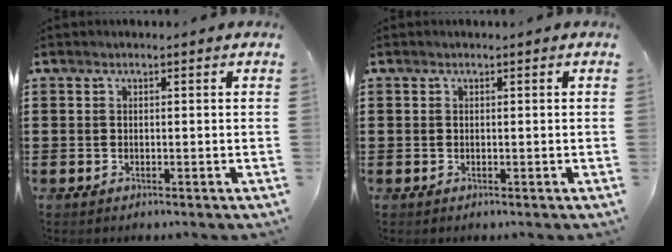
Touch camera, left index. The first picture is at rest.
{"total": 0.0}